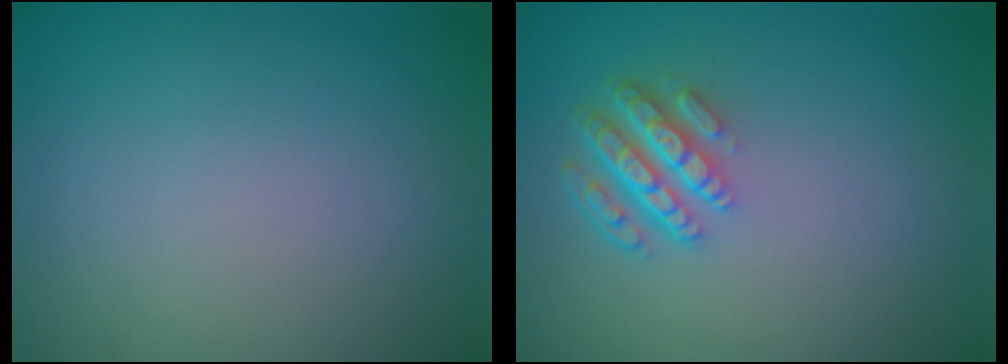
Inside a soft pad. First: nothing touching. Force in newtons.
{"total": 4.3, "press": 3.2, "slide": 3.0}